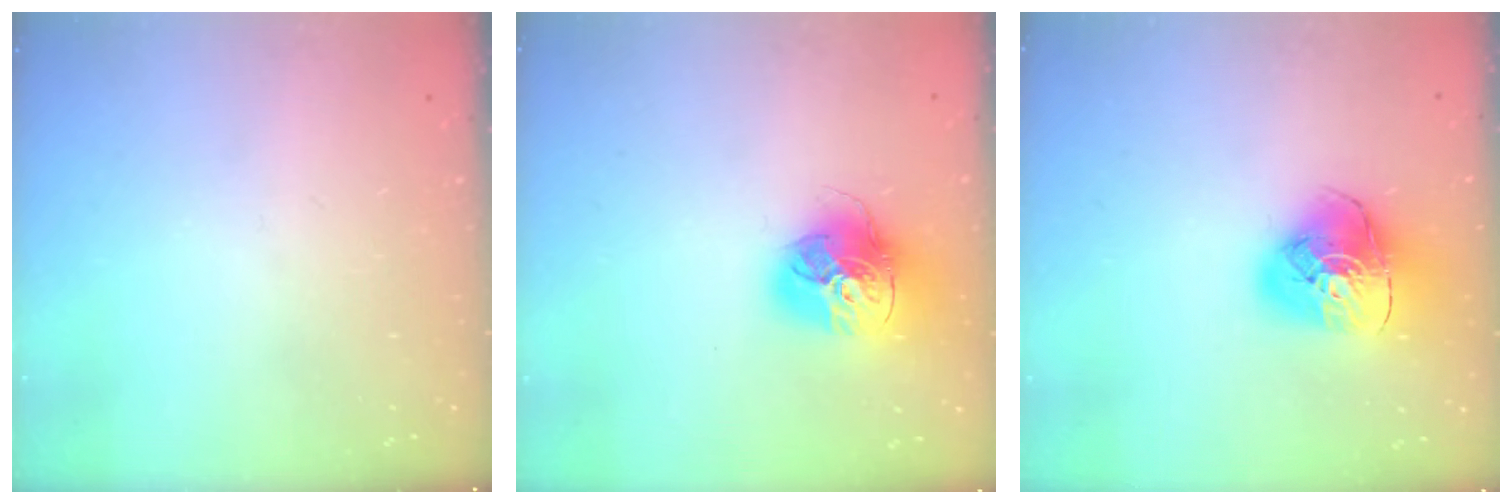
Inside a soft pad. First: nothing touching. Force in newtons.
{"total": 16.9, "press": 16.9, "slide": 1.7}
{"total": 14.1, "press": 14.0, "slide": 1.7}